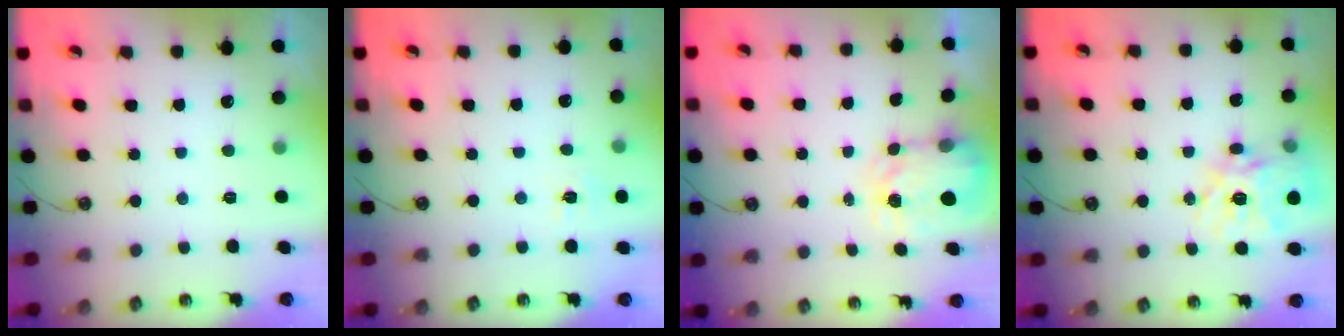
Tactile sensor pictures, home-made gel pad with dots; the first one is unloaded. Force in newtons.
{"total": 6.5, "press": 6.5, "slide": 0.6}
{"total": 3.9, "press": 3.8, "slide": 0.6}
{"total": 18.9, "press": 18.8, "slide": 1.8}